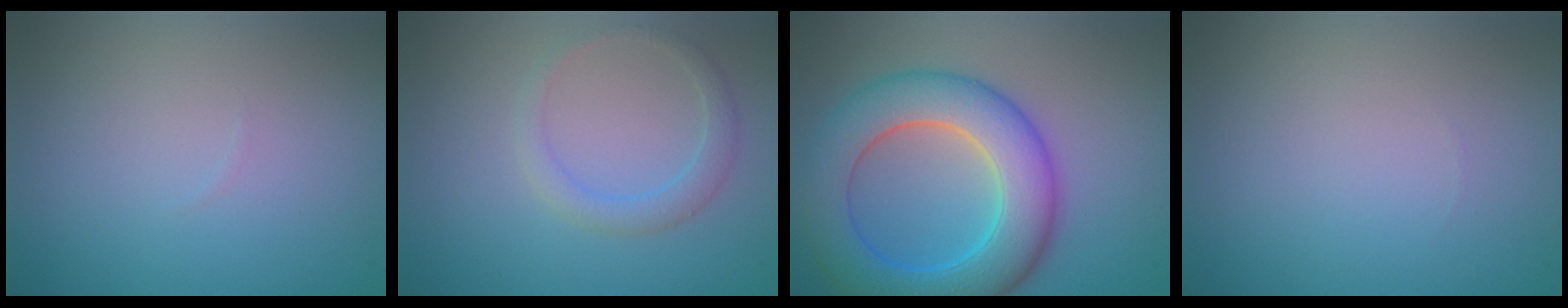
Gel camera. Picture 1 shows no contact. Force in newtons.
{"total": 1.9, "press": 1.9, "slide": 0.1}
{"total": 9.4, "press": 9.4, "slide": 0.5}
{"total": 0.0}